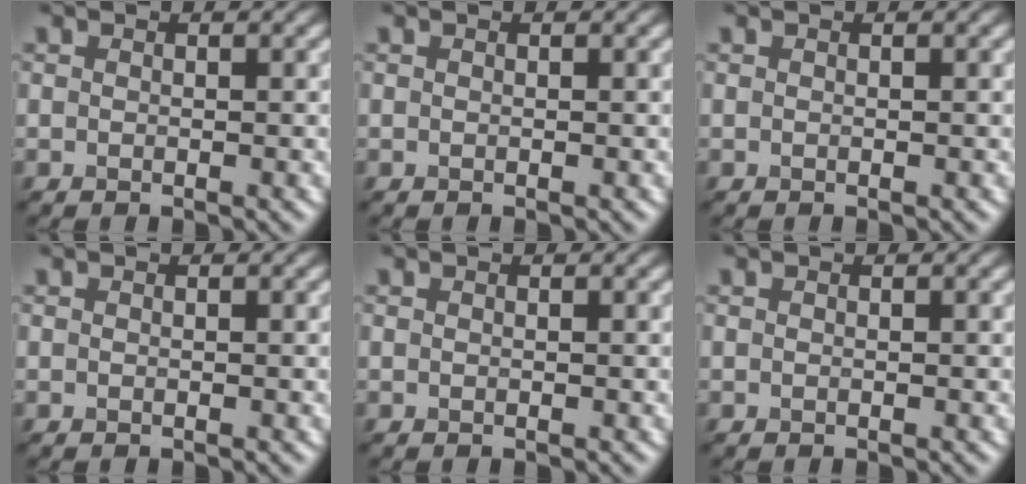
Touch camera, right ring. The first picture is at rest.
{"total": 0.0}
{"total": 0.0}
{"total": 0.0}
{"total": 0.0}
{"total": 0.0}